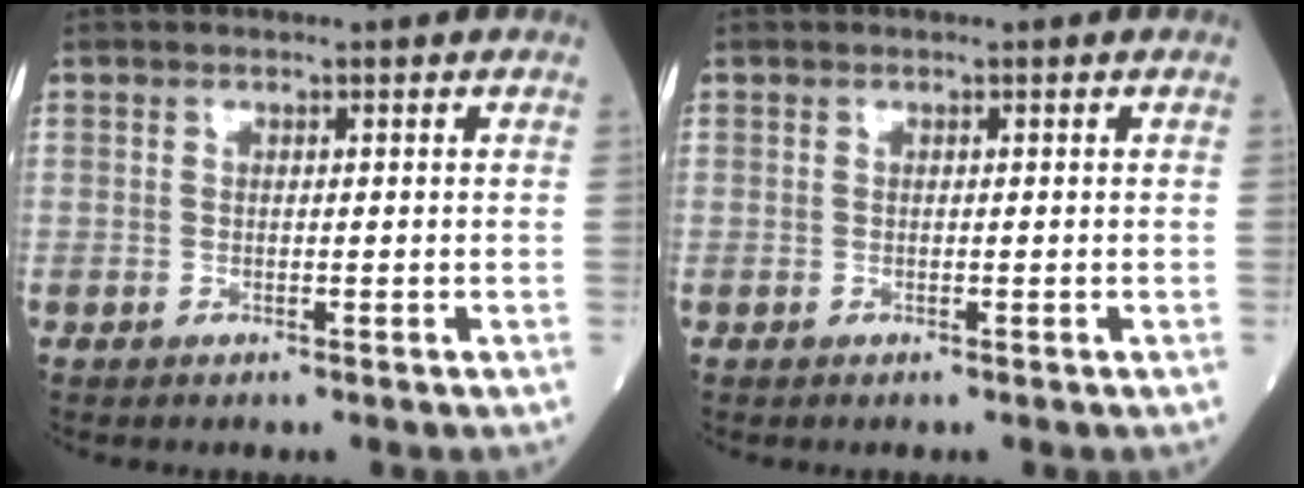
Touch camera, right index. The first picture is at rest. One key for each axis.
{"total": 0.0}